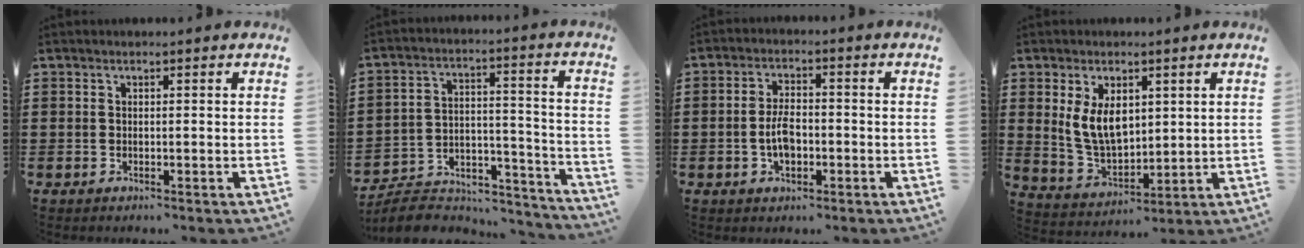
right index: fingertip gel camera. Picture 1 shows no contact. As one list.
[{"total": 7.0, "force": [-6.3, 2.2, 2.0], "torque": [-0.037, 0.011, -0.123]}, {"total": 4.6, "force": [-1.1, 2.1, 3.9], "torque": [-0.084, 0.001, -0.022]}, {"total": 7.5, "force": [2.2, 4.6, 5.5], "torque": [-0.132, 0.008, 0.039]}]